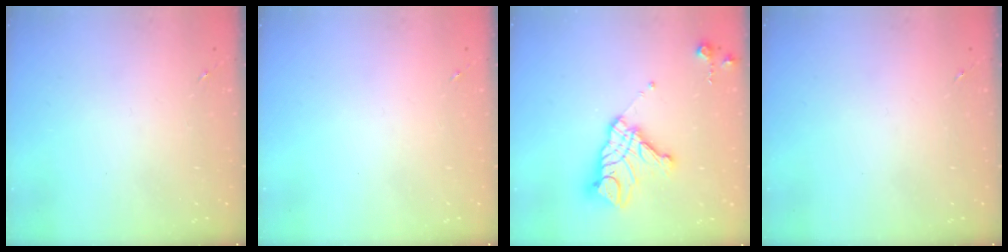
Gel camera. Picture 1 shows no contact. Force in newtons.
{"total": 0.0}
{"total": 18.0, "press": 17.9, "slide": 1.7}
{"total": 0.0}